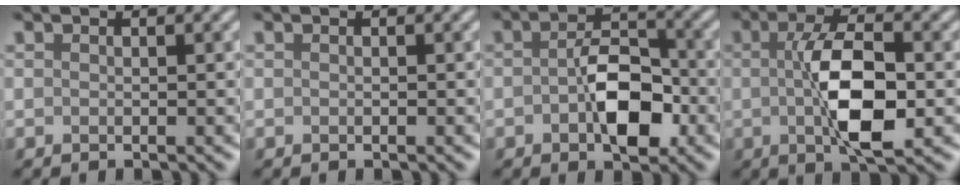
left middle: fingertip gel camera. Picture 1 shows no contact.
{"total": 0.0}
{"total": 5.5, "force": [-1.2, 3.0, 4.5], "torque": [-0.074, 0.003, -0.023]}
{"total": 7.2, "force": [-0.3, 2.6, 6.6], "torque": [-0.121, 0.000, -0.006]}